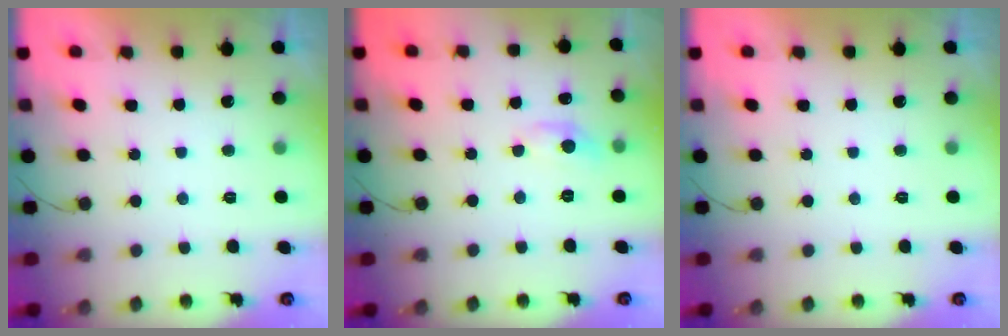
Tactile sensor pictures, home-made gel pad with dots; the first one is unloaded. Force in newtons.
{"total": 6.2, "press": 6.2, "slide": 0.6}
{"total": 0.0}